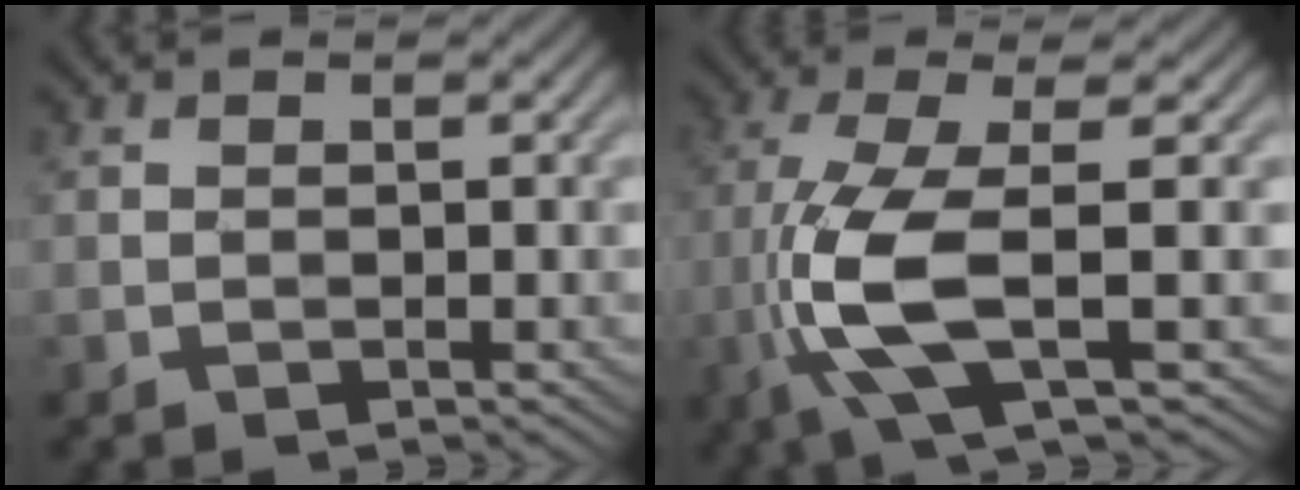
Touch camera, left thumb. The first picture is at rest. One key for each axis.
{"total": 8.2, "fx": -1.6, "fy": 1.4, "fz": 7.9, "tx": -0.177, "ty": 0.007, "tz": -0.039}